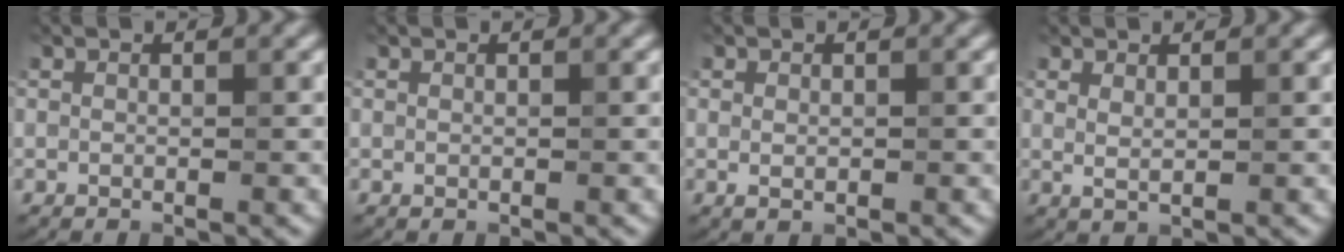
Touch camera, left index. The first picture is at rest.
{"total": 0.0}
{"total": 0.9, "force": [0.0, 0.5, 0.8], "torque": [-0.012, -0.002, 0.002]}
{"total": 1.1, "force": [0.7, 0.3, 0.9], "torque": [-0.017, -0.004, 0.014]}